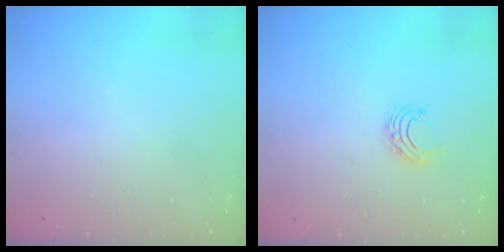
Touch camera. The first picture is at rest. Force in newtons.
{"total": 5.9, "press": 5.9, "slide": 0.5}